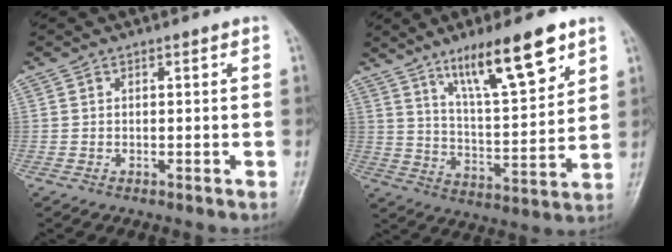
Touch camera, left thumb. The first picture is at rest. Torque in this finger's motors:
{"motor_torque": [0.54, 0.51, 1.41, -1.36, 0.23]}